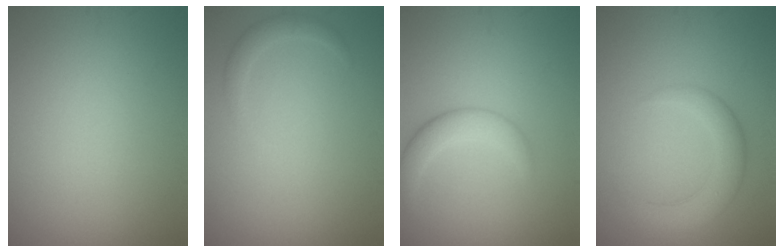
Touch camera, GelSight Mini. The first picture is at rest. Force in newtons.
{"total": 1.4, "press": 1.4, "slide": 0.1}
{"total": 2.6, "press": 2.6, "slide": 0.1}
{"total": 3.6, "press": 3.6, "slide": 0.2}